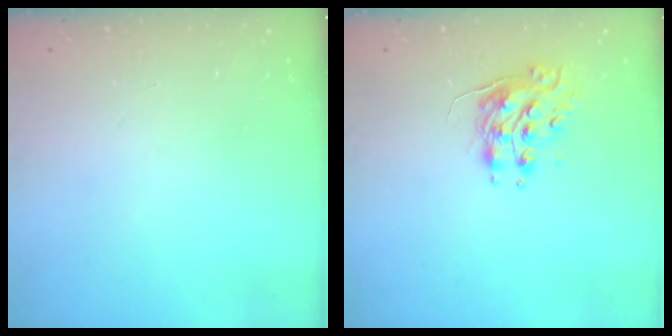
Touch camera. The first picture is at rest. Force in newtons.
{"total": 8.2, "press": 8.2, "slide": 0.1}